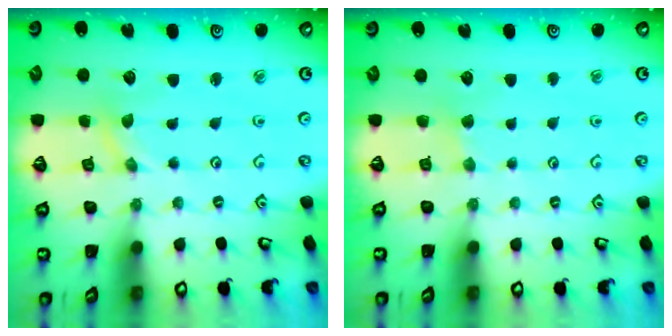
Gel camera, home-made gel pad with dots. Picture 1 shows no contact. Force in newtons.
{"total": 2.1, "press": 2.1, "slide": 0.4}